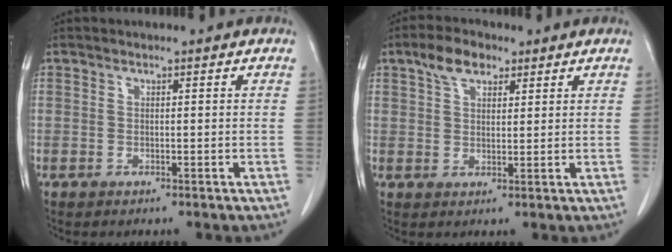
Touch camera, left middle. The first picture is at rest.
{"total": 5.1, "force": [3.2, 2.6, 3.0], "torque": [-0.059, 0.014, 0.061]}